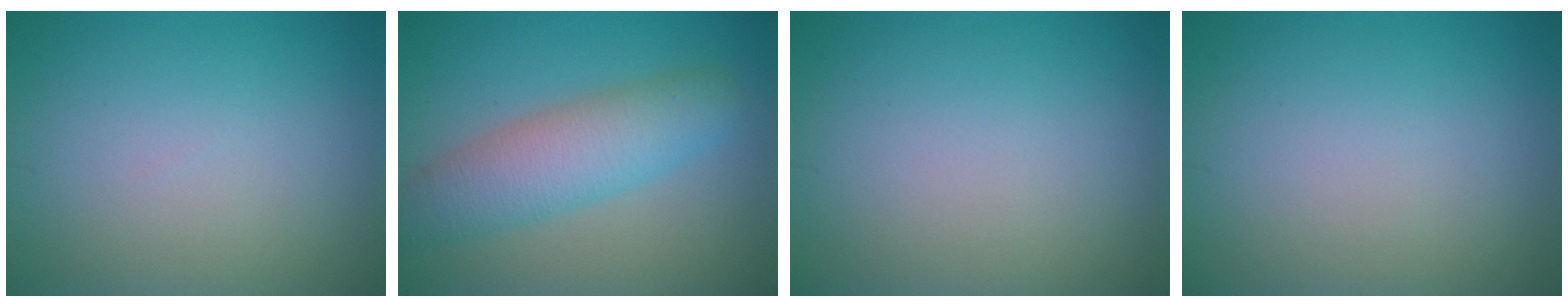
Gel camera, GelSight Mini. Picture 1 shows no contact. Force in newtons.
{"total": 5.8, "press": 5.8, "slide": 0.1}
{"total": 0.0}
{"total": 0.0}